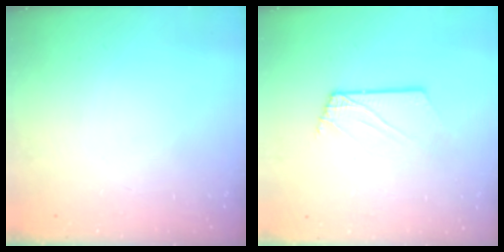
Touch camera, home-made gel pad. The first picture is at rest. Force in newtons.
{"total": 2.6, "press": 2.6, "slide": 0.3}